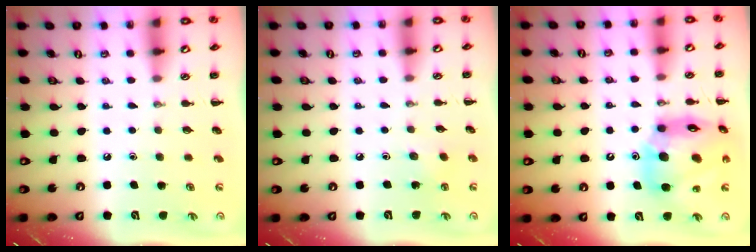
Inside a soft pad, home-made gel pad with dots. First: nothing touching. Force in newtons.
{"total": 2.6, "press": 2.4, "slide": 0.8}
{"total": 18.1, "press": 17.4, "slide": 5.1}